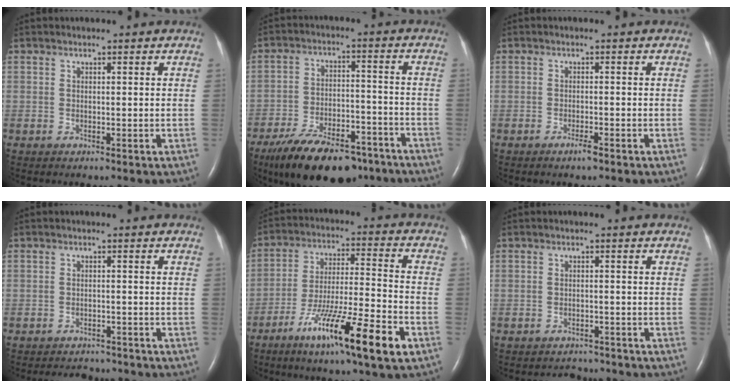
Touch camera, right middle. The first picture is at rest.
{"total": 16.9, "force": [-12.6, 6.4, 9.2], "torque": [-0.156, 0.000, -0.200]}
{"total": 1.5, "force": [-1.1, 0.0, 1.0], "torque": [-0.023, -0.002, -0.018]}
{"total": 5.3, "force": [-5.0, 1.7, 0.6], "torque": [-0.010, -0.004, -0.067]}
{"total": 15.7, "force": [-8.6, 0.4, 13.1], "torque": [-0.230, -0.031, -0.148]}
{"total": 3.6, "force": [-3.5, 1.1, -0.3], "torque": [0.000, -0.001, -0.050]}